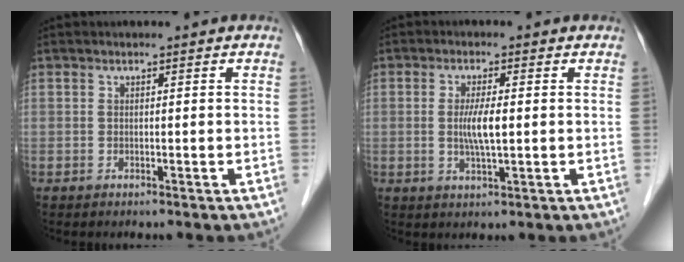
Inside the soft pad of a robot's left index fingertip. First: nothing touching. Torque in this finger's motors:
{"motor_torque": [0.66, 0.43, 0.11, 0.07]}